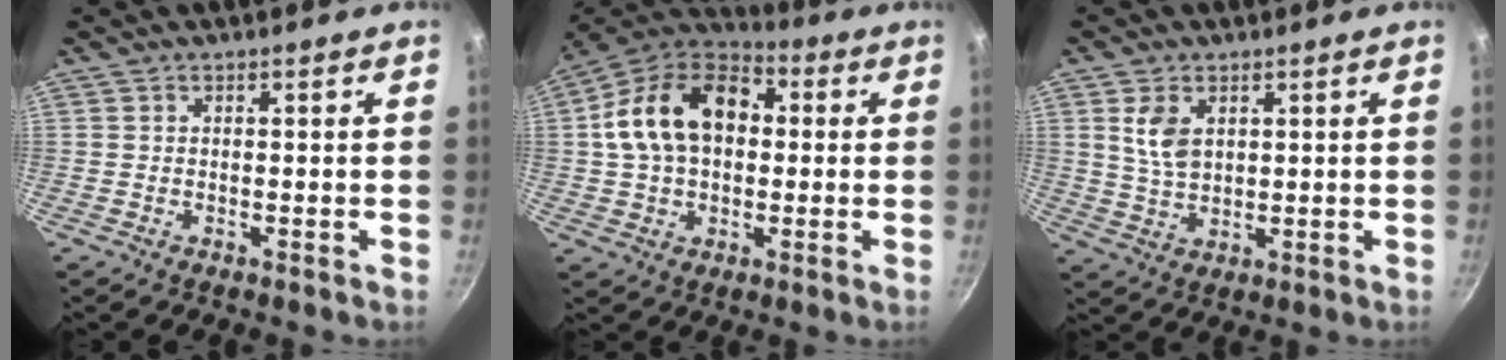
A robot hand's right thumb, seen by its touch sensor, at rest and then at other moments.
{"total": 18.3, "force": [2.1, 12.6, 13.1], "torque": [-0.202, 0.035, 0.019]}
{"total": 6.1, "force": [2.1, 3.9, 4.3], "torque": [-0.074, -0.012, 0.045]}